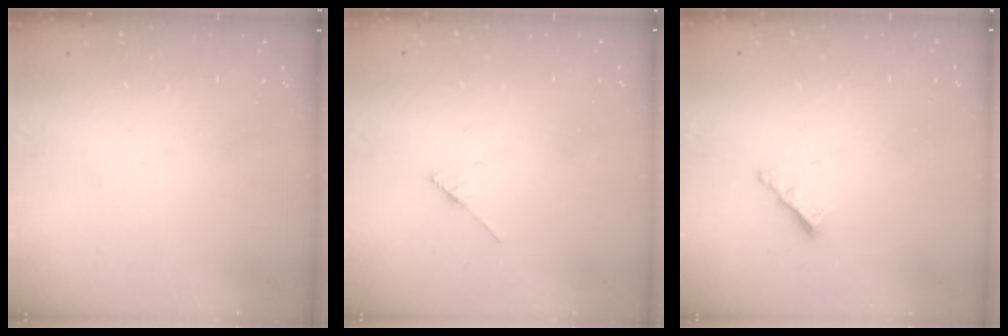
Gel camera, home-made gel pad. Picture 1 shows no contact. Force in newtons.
{"total": 2.2, "press": 2.2, "slide": 0.2}
{"total": 3.0, "press": 2.9, "slide": 0.4}